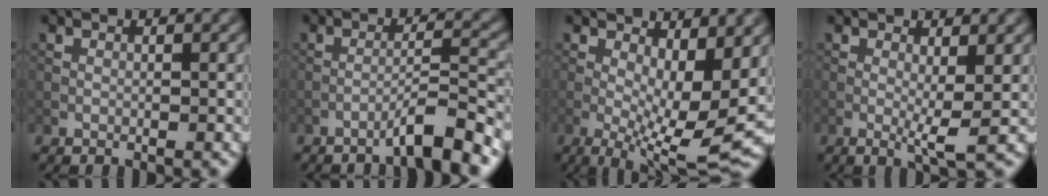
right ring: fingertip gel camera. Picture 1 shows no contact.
{"total": 4.1, "force": [-3.0, 0.1, 2.8], "torque": [-0.042, 0.017, -0.060]}
{"total": 9.8, "force": [-0.3, 3.3, 9.2], "torque": [-0.153, -0.008, -0.003]}
{"total": 2.8, "force": [0.0, 0.4, 2.8], "torque": [-0.052, -0.009, -0.001]}